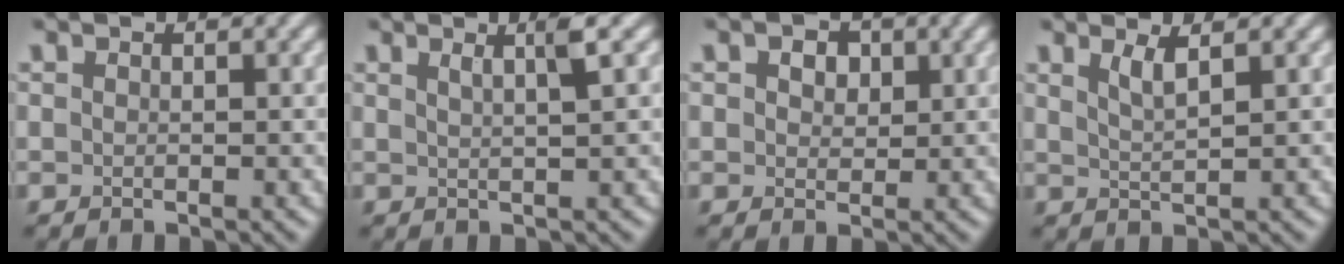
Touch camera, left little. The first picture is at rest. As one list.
[{"total": 2.4, "force": [1.1, 0.4, 2.1], "torque": [-0.025, 0.007, 0.013]}, {"total": 3.2, "force": [1.5, 2.0, 1.9], "torque": [-0.029, 0.010, 0.008]}, {"total": 1.9, "force": [1.1, 0.4, 1.5], "torque": [-0.027, -0.001, 0.020]}]